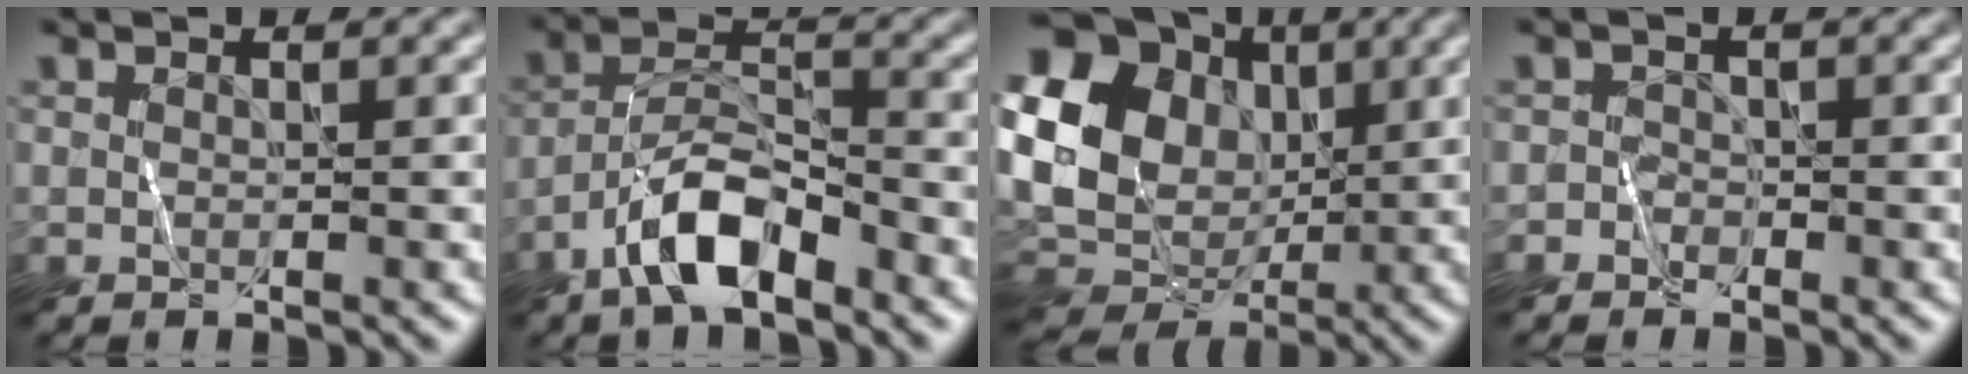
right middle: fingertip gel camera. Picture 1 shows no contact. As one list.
[{"total": 5.9, "force": [-3.8, 2.1, 4.0], "torque": [-0.066, 0.009, -0.076]}, {"total": 21.5, "force": [4.5, 18.8, 9.6], "torque": [-0.237, 0.032, 0.040]}, {"total": 1.1, "force": [-0.8, 0.7, -0.2], "torque": [0.010, 0.006, -0.016]}]